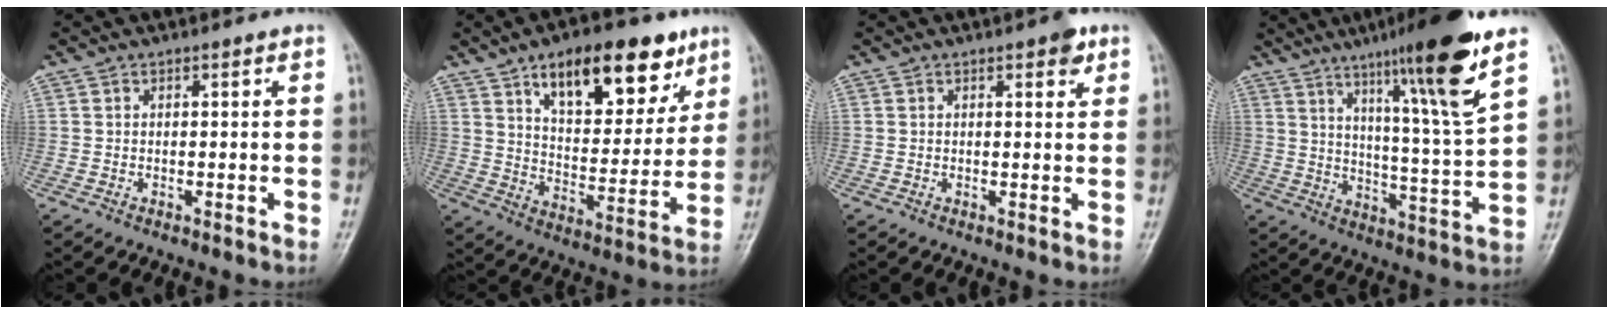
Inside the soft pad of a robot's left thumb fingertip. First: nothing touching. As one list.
[{"total": 20.0, "force": [11.3, 9.4, 13.6], "torque": [-0.148, -0.043, 0.178]}, {"total": 2.7, "force": [1.5, 1.2, 1.9], "torque": [-0.015, -0.004, 0.015]}, {"total": 18.1, "force": [10.9, 0.6, 14.4], "torque": [-0.213, -0.055, 0.168]}]